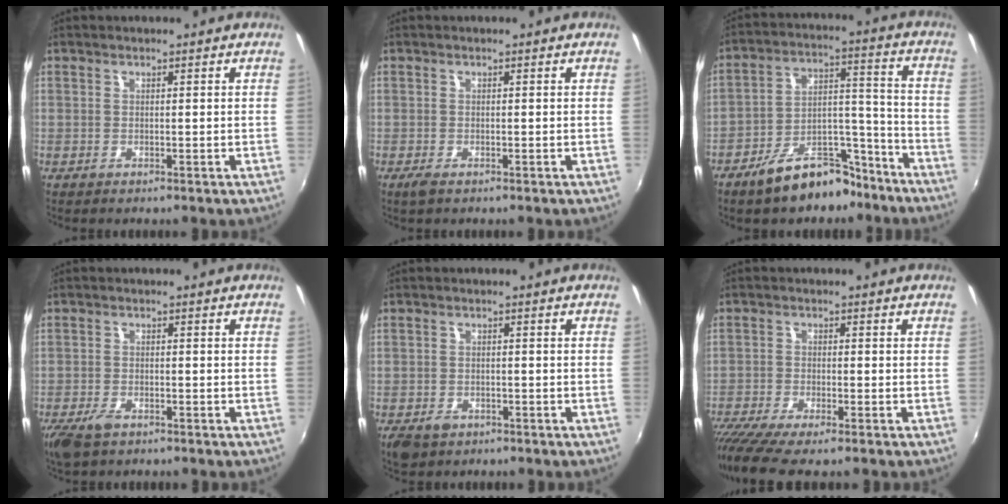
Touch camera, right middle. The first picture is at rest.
{"total": 1.5, "force": [-0.9, 0.5, 1.1], "torque": [-0.022, -0.006, -0.017]}
{"total": 13.8, "force": [-10.5, 6.2, 6.3], "torque": [-0.104, 0.048, -0.149]}
{"total": 4.6, "force": [-3.1, 2.1, 2.6], "torque": [-0.071, -0.013, -0.059]}
{"total": 4.6, "force": [-2.8, 2.9, 2.1], "torque": [-0.053, -0.011, -0.044]}
{"total": 9.2, "force": [-7.4, 0.9, 5.3], "torque": [-0.132, -0.043, -0.131]}